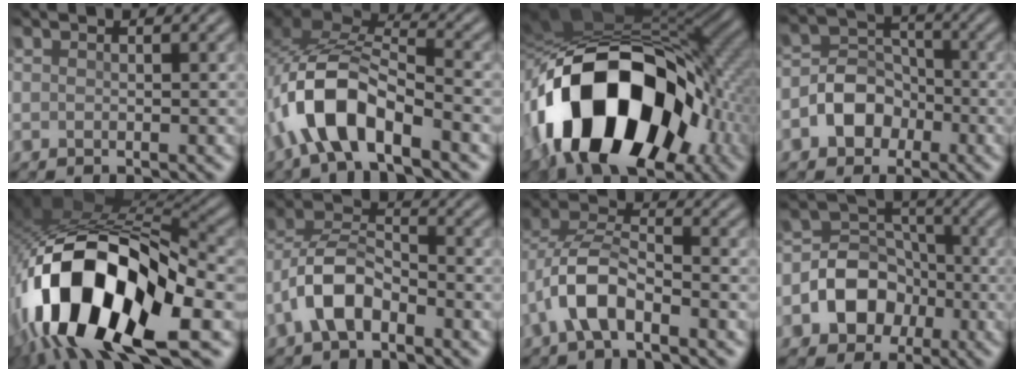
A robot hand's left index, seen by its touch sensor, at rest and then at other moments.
{"total": 8.3, "force": [-4.3, 3.0, 6.5], "torque": [-0.133, 0.014, -0.086]}
{"total": 17.4, "force": [-6.2, 10.2, 12.7], "torque": [-0.211, -0.003, -0.107]}
{"total": 4.7, "force": [-2.1, 3.5, 2.3], "torque": [-0.032, 0.011, -0.045]}
{"total": 17.8, "force": [-6.2, 8.0, 14.6], "torque": [-0.292, 0.003, -0.106]}
{"total": 5.7, "force": [-2.9, 2.8, 4.0], "torque": [-0.085, 0.015, -0.062]}
{"total": 5.4, "force": [-2.5, 2.4, 4.1], "torque": [-0.086, 0.015, -0.052]}
{"total": 6.7, "force": [-2.5, 5.3, 3.2], "torque": [-0.047, 0.013, -0.064]}